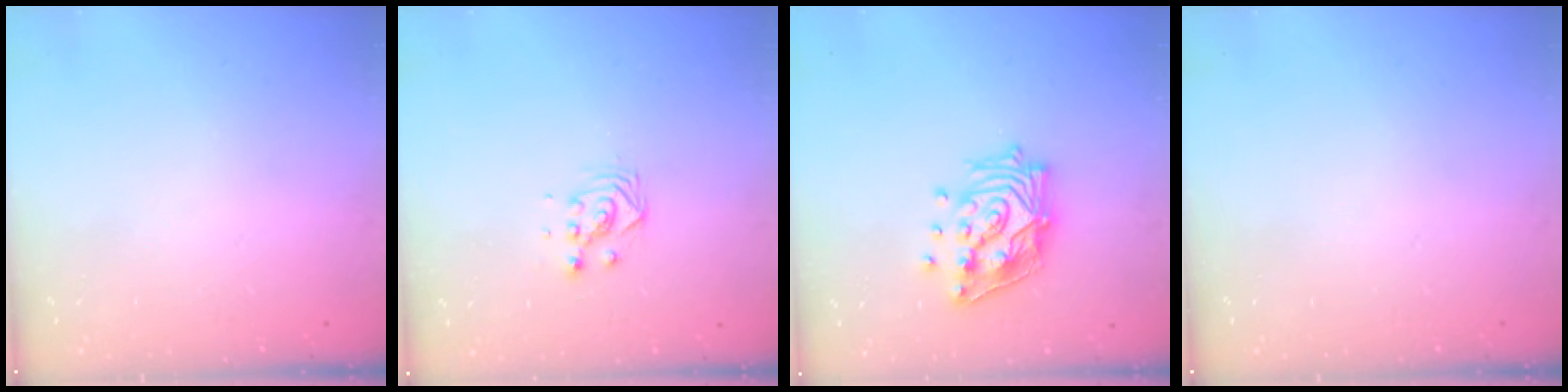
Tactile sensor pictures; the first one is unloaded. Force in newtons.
{"total": 3.4, "press": 3.4, "slide": 0.2}
{"total": 16.7, "press": 16.7, "slide": 1.2}
{"total": 0.0}